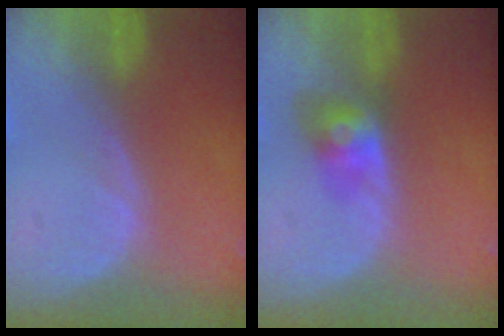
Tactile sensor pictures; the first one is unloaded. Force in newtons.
{"total": 3.9, "press": 3.9, "slide": 0.2}